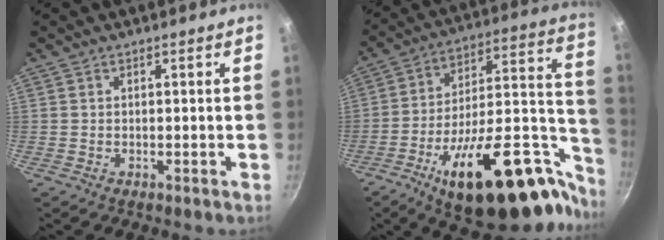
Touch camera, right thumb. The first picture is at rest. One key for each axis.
{"total": 34.0, "fx": -16.2, "fy": 14.3, "fz": 26.2, "tx": -0.320, "ty": 0.093, "tz": -0.236}